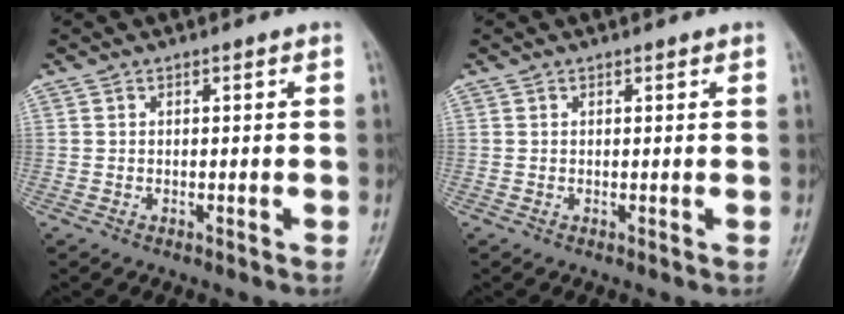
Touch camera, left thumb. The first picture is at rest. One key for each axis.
{"total": 0.7, "fx": 0.6, "fy": 0.2, "fz": 0.3, "tx": -0.005, "ty": -0.001, "tz": 0.008}